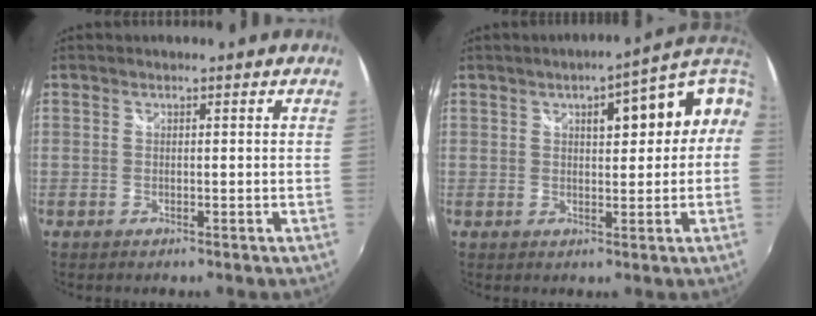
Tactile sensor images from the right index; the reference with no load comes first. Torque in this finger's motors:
{"motor_torque": [0.86, 0.54, 0.48, 0.07]}